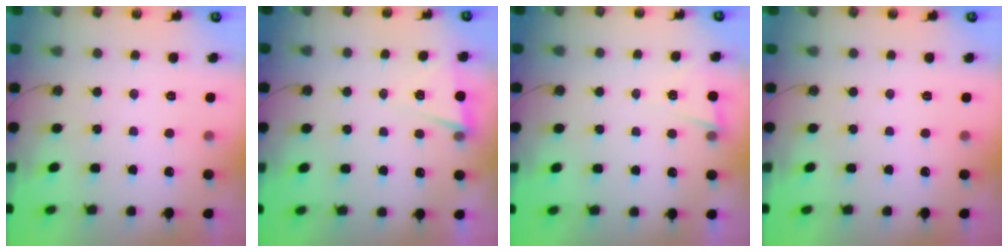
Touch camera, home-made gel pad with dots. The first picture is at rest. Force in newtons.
{"total": 3.0, "press": 2.8, "slide": 0.9}
{"total": 2.8, "press": 2.3, "slide": 1.6}
{"total": 0.0}